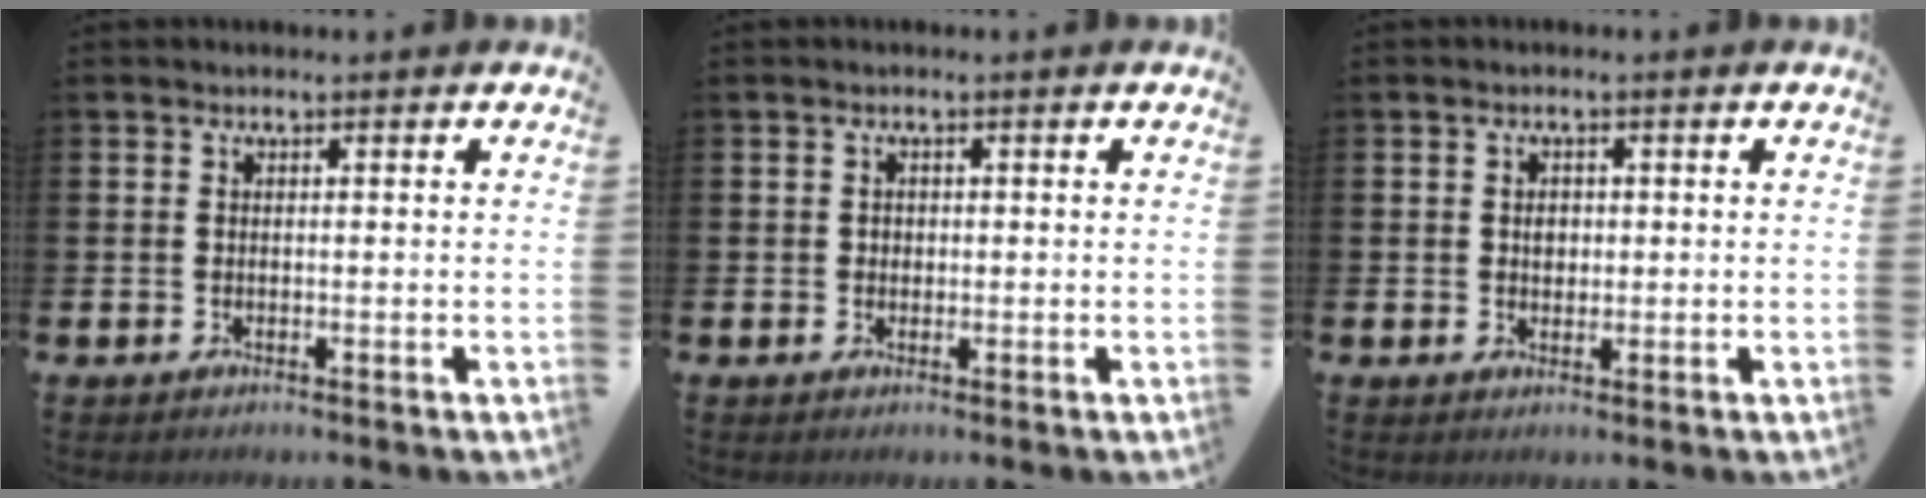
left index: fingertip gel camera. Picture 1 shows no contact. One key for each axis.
{"total": 1.0, "fx": 0.3, "fy": 0.9, "fz": 0.2, "tx": 0.010, "ty": 0.001, "tz": 0.002}
{"total": 1.5, "fx": 0.3, "fy": 1.3, "fz": 0.8, "tx": 0.005, "ty": -0.001, "tz": 0.000}